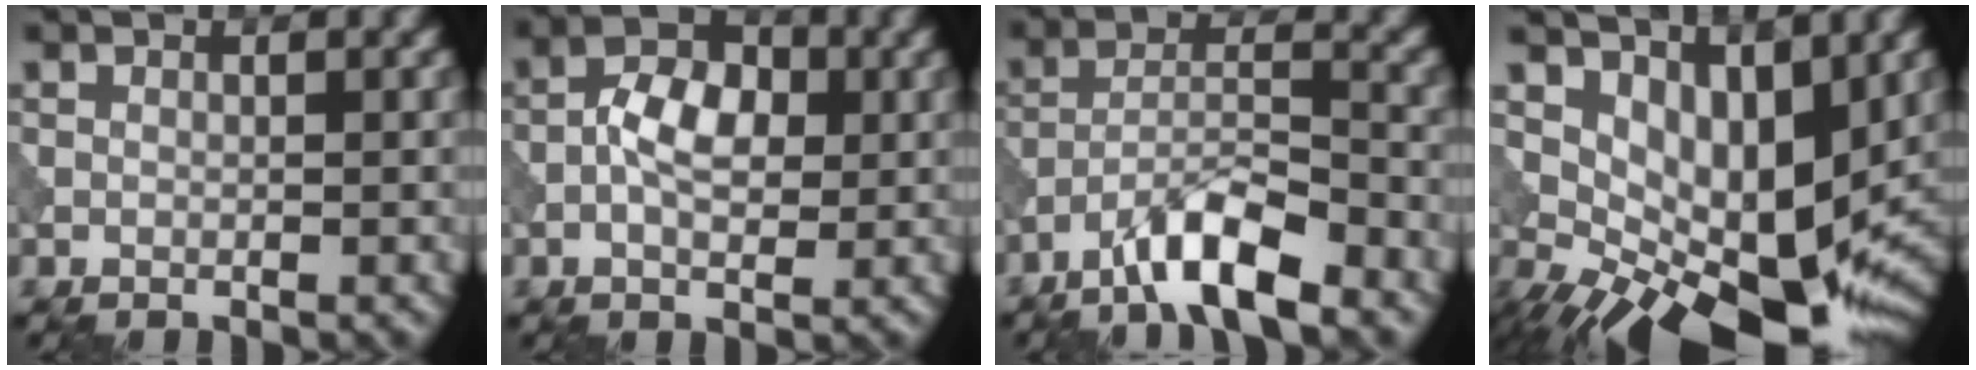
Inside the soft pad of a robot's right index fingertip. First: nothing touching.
{"total": 4.4, "force": [-0.6, 2.6, 3.5], "torque": [-0.063, 0.006, -0.016]}
{"total": 6.0, "force": [-4.3, 1.2, 4.0], "torque": [-0.070, 0.005, -0.085]}
{"total": 9.8, "force": [0.8, 4.9, 8.4], "torque": [-0.133, -0.014, 0.029]}